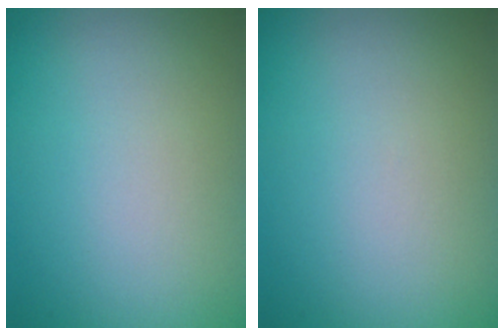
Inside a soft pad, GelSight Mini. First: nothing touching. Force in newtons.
{"total": 0.0}